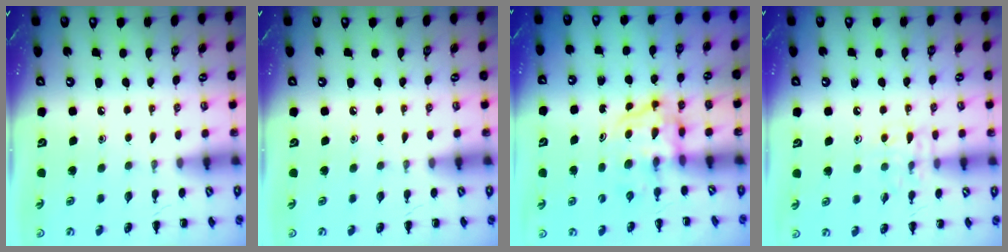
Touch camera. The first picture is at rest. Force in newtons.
{"total": 0.0}
{"total": 4.0, "press": 3.9, "slide": 0.6}
{"total": 7.7, "press": 7.6, "slide": 1.0}